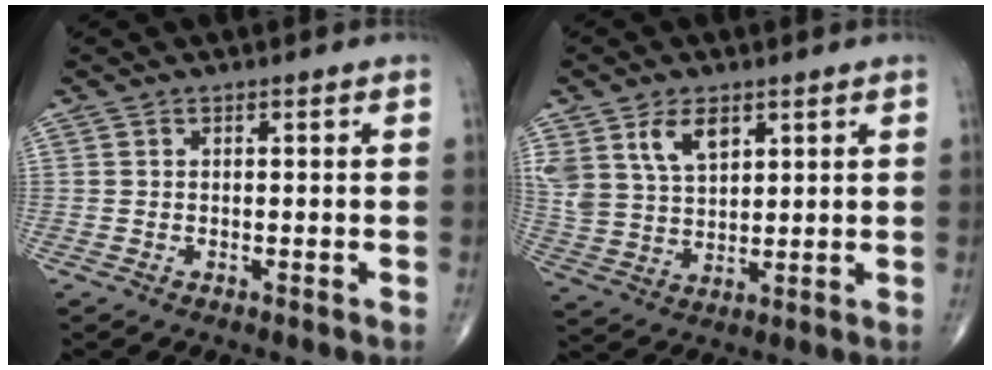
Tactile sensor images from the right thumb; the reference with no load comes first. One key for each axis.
{"total": 9.0, "fx": 4.7, "fy": 5.3, "fz": 5.6, "tx": -0.096, "ty": -0.017, "tz": 0.100}